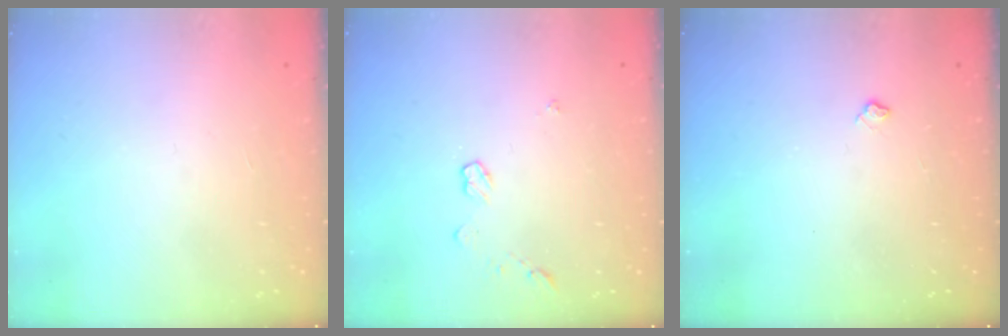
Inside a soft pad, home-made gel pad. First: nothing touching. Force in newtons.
{"total": 3.3, "press": 3.2, "slide": 0.4}
{"total": 4.4, "press": 4.3, "slide": 0.7}